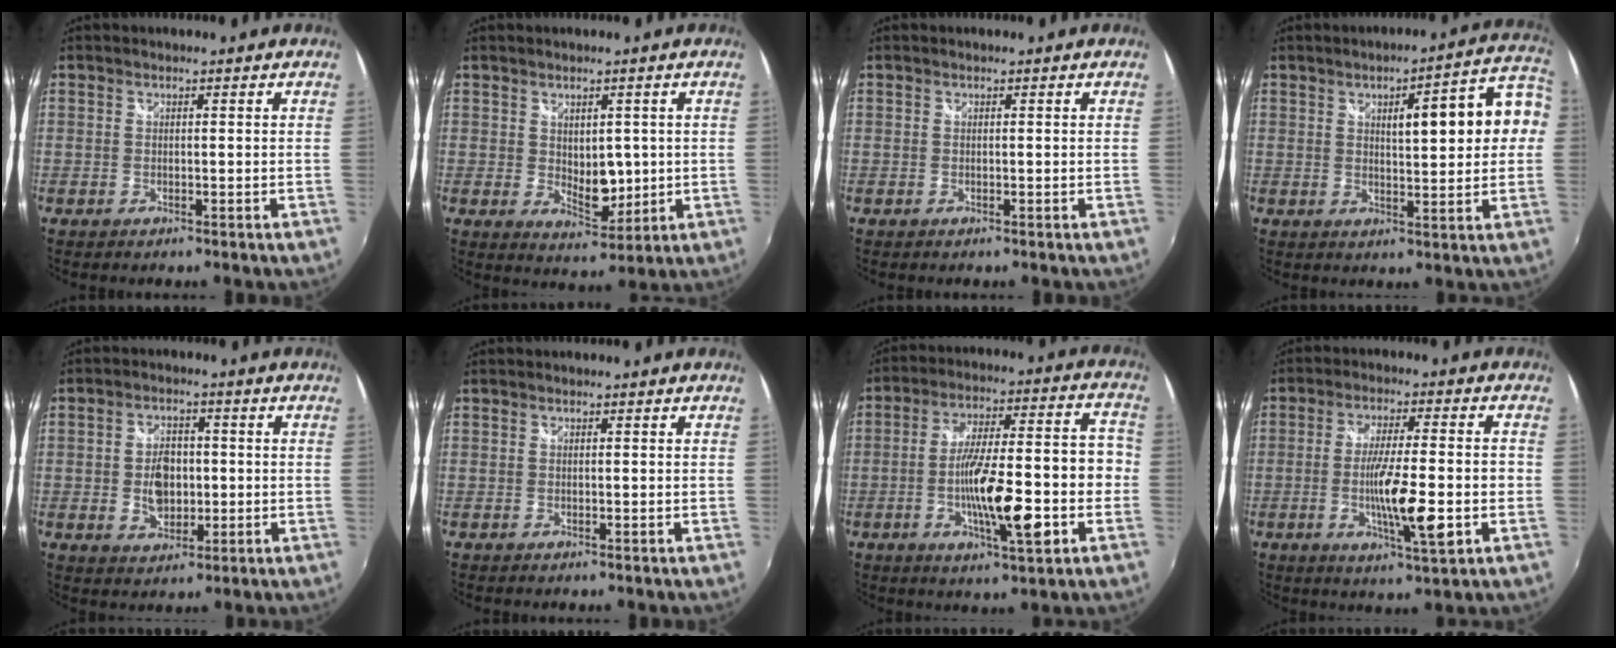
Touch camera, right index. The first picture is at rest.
{"total": 5.5, "force": [0.6, 3.7, 4.1], "torque": [-0.059, -0.011, 0.018]}
{"total": 0.0}
{"total": 12.0, "force": [2.0, 3.0, 11.4], "torque": [-0.155, 0.032, 0.041]}
{"total": 6.7, "force": [-0.6, 4.7, 4.7], "torque": [-0.084, 0.008, -0.003]}
{"total": 0.0}
{"total": 17.3, "force": [-5.8, 3.8, 15.8], "torque": [-0.260, -0.001, -0.088]}
{"total": 11.7, "force": [-3.2, 1.4, 11.1], "torque": [-0.194, -0.020, -0.052]}